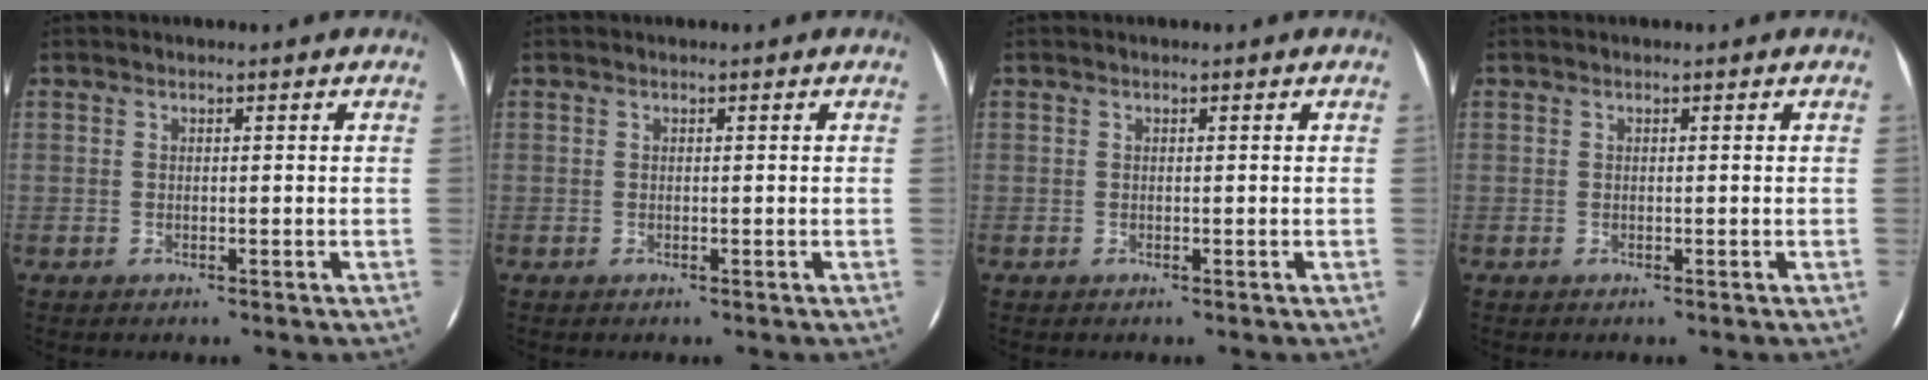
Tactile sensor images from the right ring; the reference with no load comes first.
{"total": 0.0}
{"total": 0.0}
{"total": 0.0}